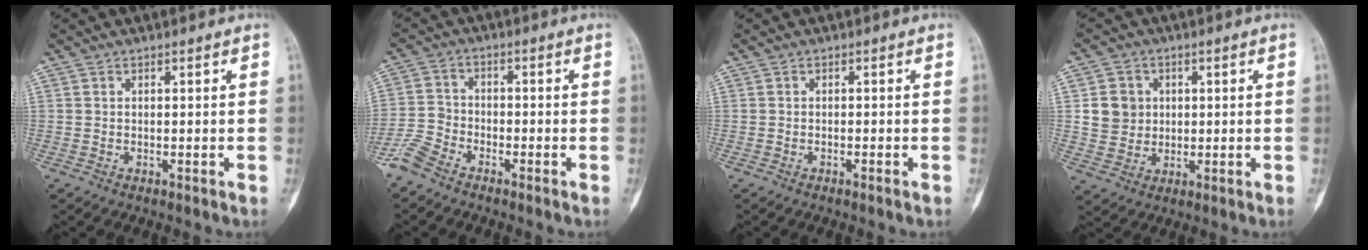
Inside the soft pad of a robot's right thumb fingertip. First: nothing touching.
{"total": 5.2, "force": [-4.2, 2.3, 2.0], "torque": [-0.044, 0.005, -0.097]}
{"total": 0.9, "force": [-0.6, 0.0, 0.7], "torque": [-0.015, 0.002, -0.006]}
{"total": 6.8, "force": [1.2, 6.2, 2.4], "torque": [-0.017, -0.003, 0.023]}